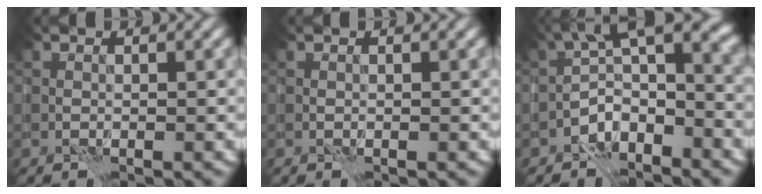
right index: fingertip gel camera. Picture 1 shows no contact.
{"total": 0.0}
{"total": 6.1, "force": [-2.8, 2.6, 4.8], "torque": [-0.068, 0.014, -0.063]}